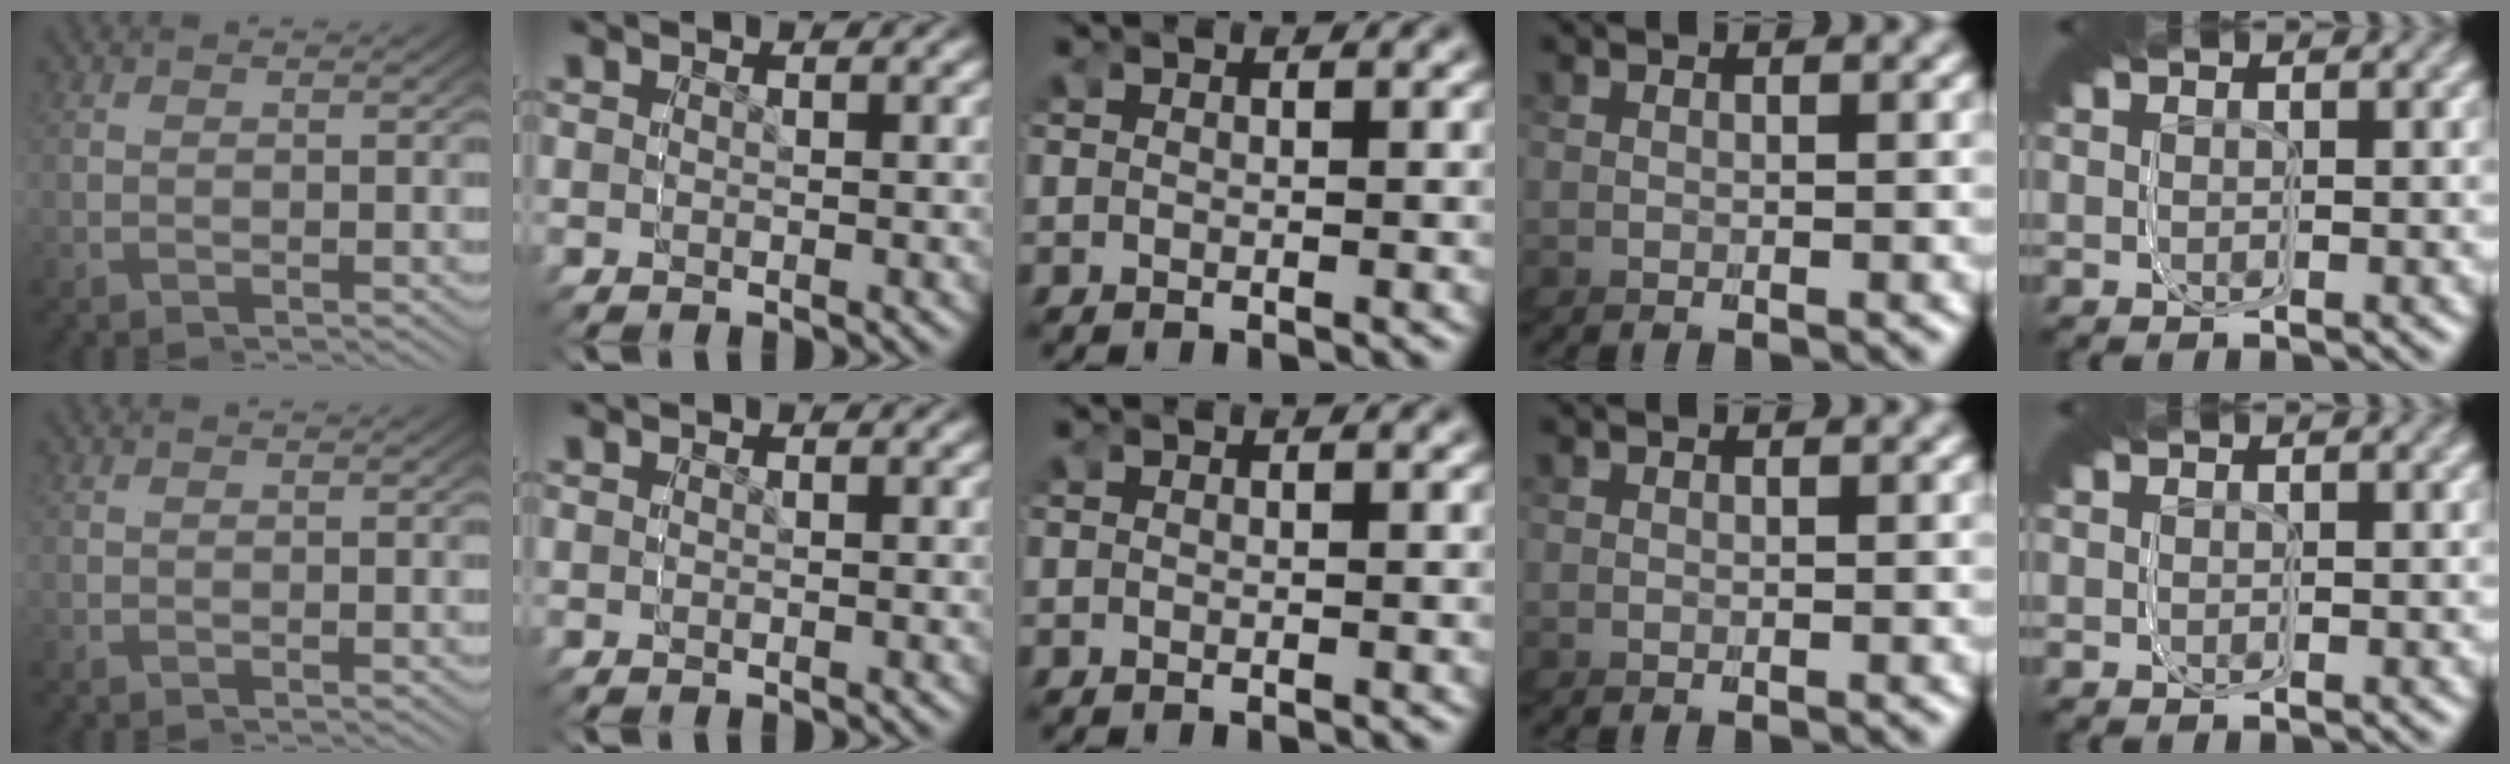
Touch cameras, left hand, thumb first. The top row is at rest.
{}